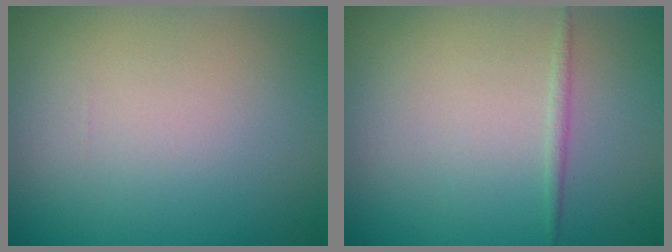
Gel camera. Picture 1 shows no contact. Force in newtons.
{"total": 0.7, "press": 0.7, "slide": 0.0}